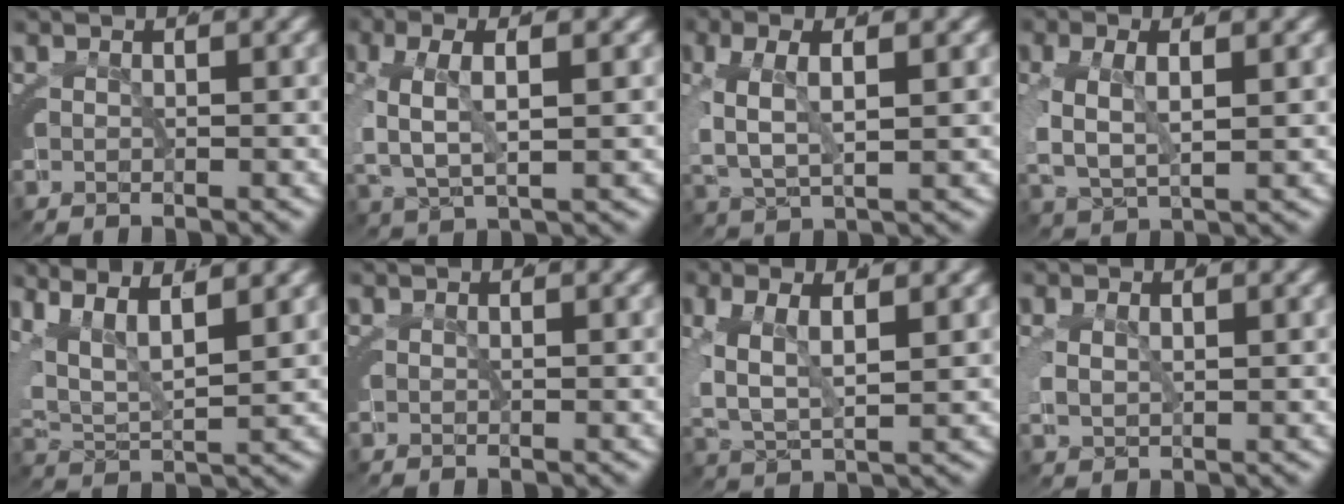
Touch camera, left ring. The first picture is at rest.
{"total": 5.8, "force": [0.1, 3.2, 4.8], "torque": [-0.110, -0.003, 0.007]}
{"total": 5.7, "force": [0.2, 3.3, 4.6], "torque": [-0.107, -0.005, 0.009]}
{"total": 5.1, "force": [0.1, 3.3, 3.9], "torque": [-0.096, -0.009, 0.010]}
{"total": 9.3, "force": [2.4, 7.0, 5.6], "torque": [-0.136, -0.011, 0.032]}
{"total": 0.0}
{"total": 6.1, "force": [0.4, 3.9, 4.7], "torque": [-0.110, -0.012, 0.015]}
{"total": 2.2, "force": [0.6, 1.6, 1.4], "torque": [-0.042, -0.009, 0.018]}